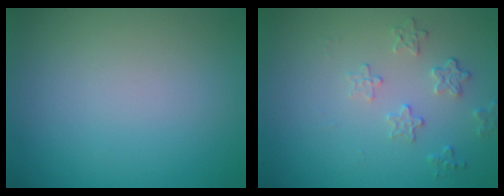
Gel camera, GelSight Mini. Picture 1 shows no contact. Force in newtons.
{"total": 1.9, "press": 1.3, "slide": 1.4}